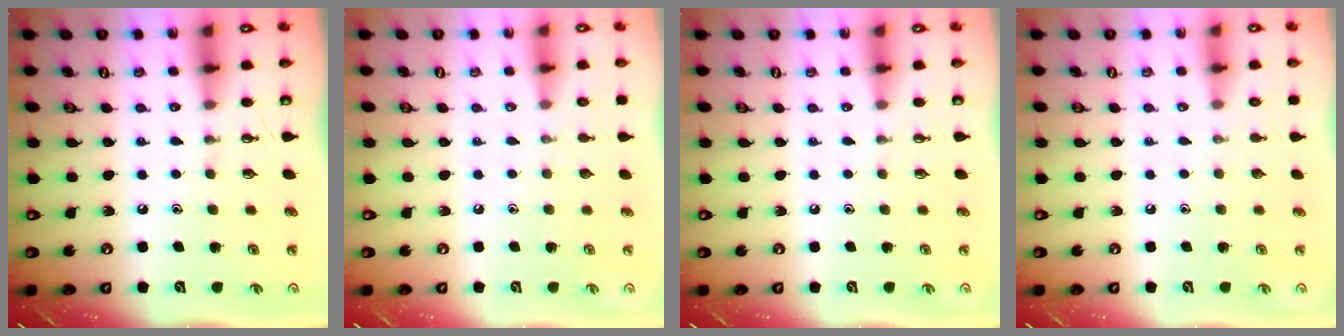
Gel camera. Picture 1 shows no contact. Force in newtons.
{"total": 0.0}
{"total": 0.0}
{"total": 0.0}